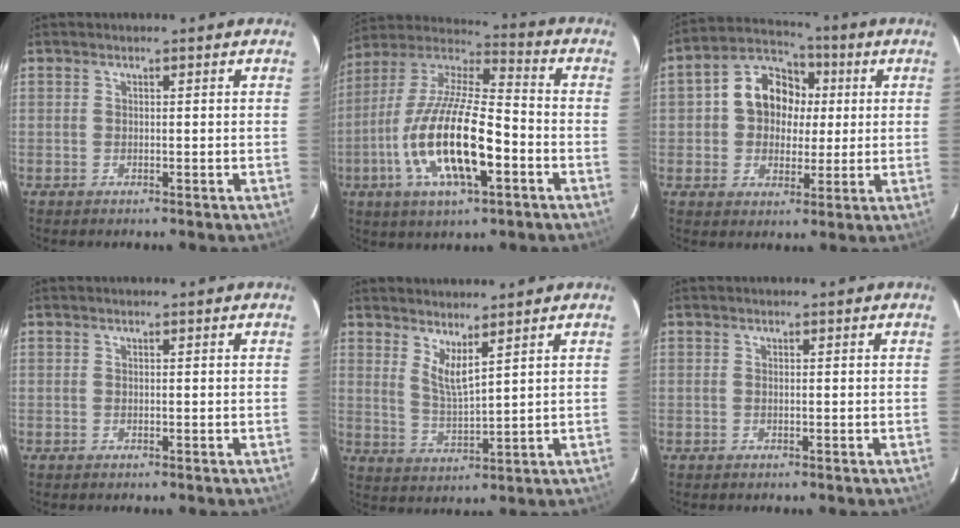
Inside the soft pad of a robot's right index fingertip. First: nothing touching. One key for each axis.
{"total": 19.9, "fx": -6.5, "fy": 6.1, "fz": 17.8, "tx": -0.351, "ty": -0.019, "tz": -0.124}
{"total": 10.7, "fx": 1.2, "fy": 9.1, "fz": 5.5, "tx": -0.115, "ty": 0.040, "tz": 0.020}
{"total": 0.0}
{"total": 4.9, "fx": 3.5, "fy": 0.3, "fz": 3.3, "tx": -0.063, "ty": -0.015, "tz": 0.063}
{"total": 0.0}